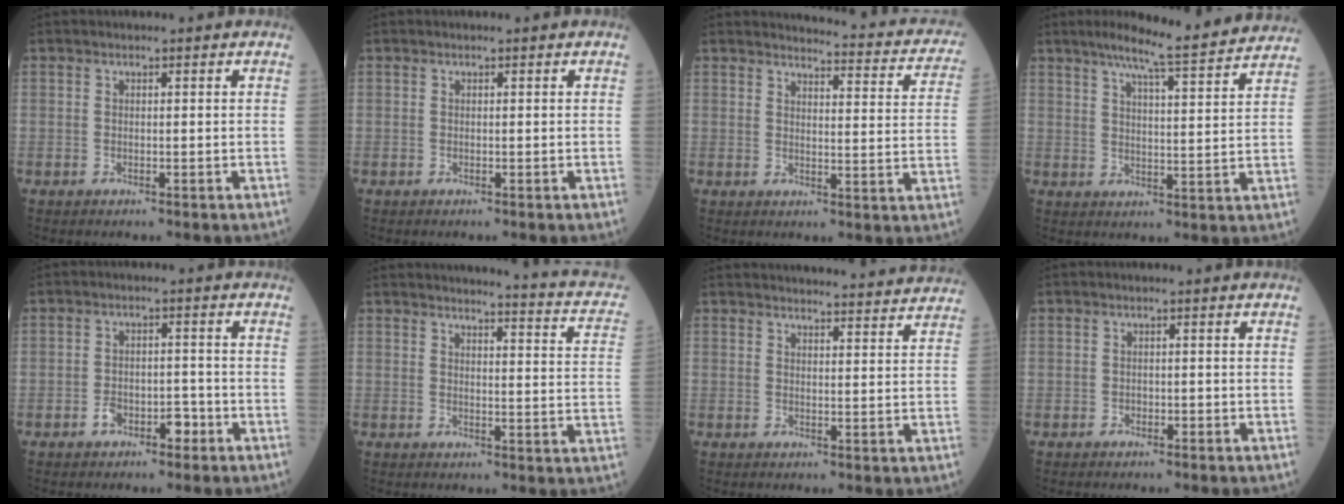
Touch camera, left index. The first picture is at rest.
{"total": 0.0}
{"total": 15.0, "force": [14.2, 2.3, 4.2], "torque": [-0.025, -0.057, 0.129]}
{"total": 14.1, "force": [12.5, -0.4, 6.4], "torque": [-0.100, -0.005, 0.156]}
{"total": 3.7, "force": [-2.1, 2.2, 2.2], "torque": [-0.034, 0.013, -0.033]}
{"total": 11.7, "force": [10.4, 1.1, 5.2], "torque": [-0.058, -0.037, 0.092]}
{"total": 19.0, "force": [18.5, 1.2, 4.1], "torque": [-0.043, -0.017, 0.216]}
{"total": 0.7, "force": [-0.4, 0.4, 0.3], "torque": [-0.005, 0.002, -0.008]}